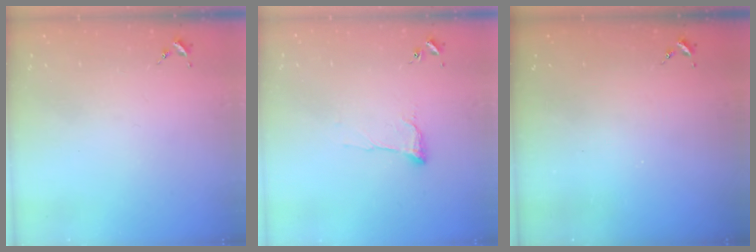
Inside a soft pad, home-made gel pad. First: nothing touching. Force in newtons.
{"total": 7.1, "press": 7.1, "slide": 0.7}
{"total": 0.0}